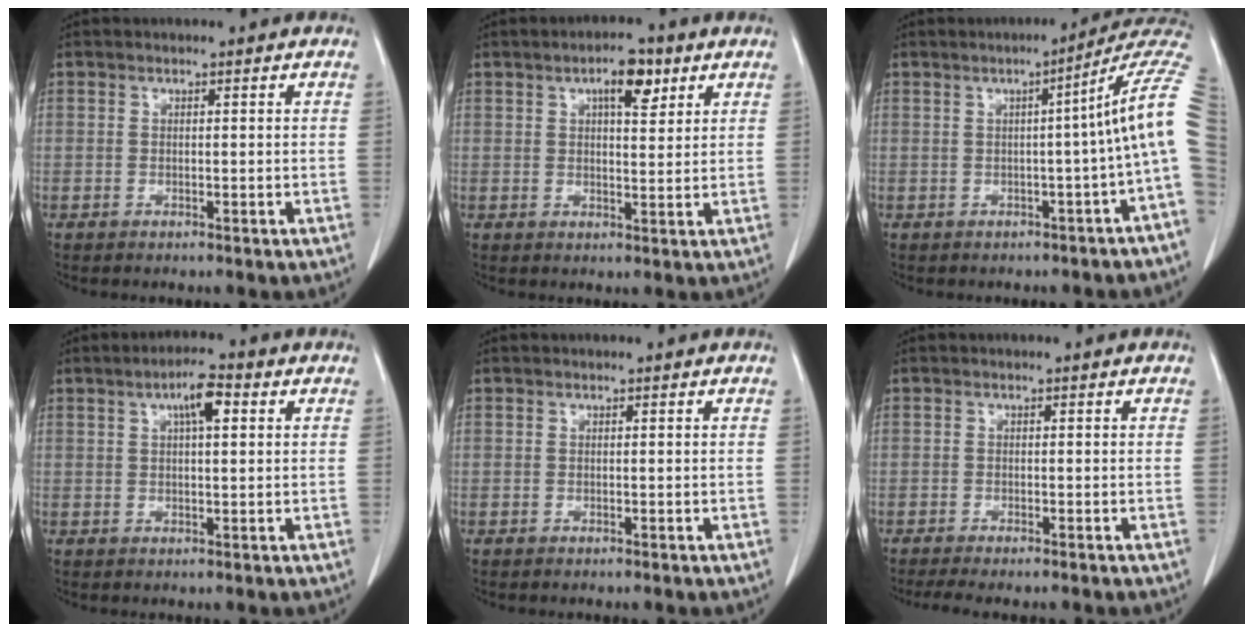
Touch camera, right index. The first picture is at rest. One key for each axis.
{"total": 5.4, "fx": 2.8, "fy": 1.9, "fz": 4.3, "tx": -0.069, "ty": 0.006, "tz": 0.041}
{"total": 8.8, "fx": 0.0, "fy": -1.6, "fz": 8.6, "tx": -0.088, "ty": 0.024, "tz": -0.010}
{"total": 4.8, "fx": 1.8, "fy": 1.0, "fz": 4.3, "tx": -0.078, "ty": 0.011, "tz": 0.029}
{"total": 0.0}
{"total": 4.2, "fx": -3.5, "fy": 0.5, "fz": 2.3, "tx": -0.034, "ty": -0.010, "tz": -0.053}